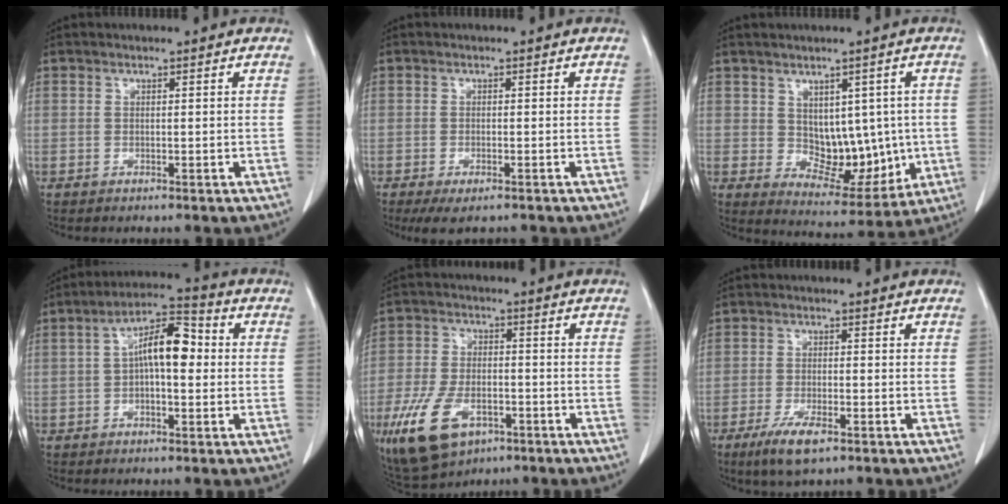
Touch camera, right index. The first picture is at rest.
{"total": 4.4, "force": [-3.1, 1.3, 2.7], "torque": [-0.045, -0.011, -0.044]}
{"total": 9.3, "force": [0.4, 5.9, 7.2], "torque": [-0.083, 0.006, 0.029]}
{"total": 8.9, "force": [0.6, 3.1, 8.4], "torque": [-0.153, 0.032, 0.004]}
{"total": 12.1, "force": [-5.8, 6.7, 8.3], "torque": [-0.177, -0.007, -0.092]}
{"total": 5.7, "force": [-3.4, 1.4, 4.3], "torque": [-0.088, -0.011, -0.055]}